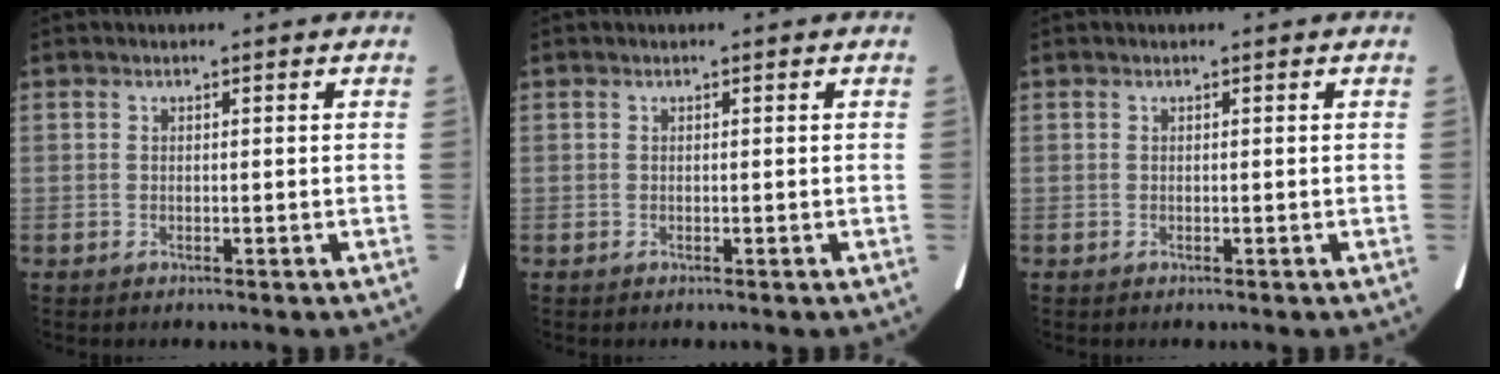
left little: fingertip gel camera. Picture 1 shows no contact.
{"total": 0.0}
{"total": 0.0}